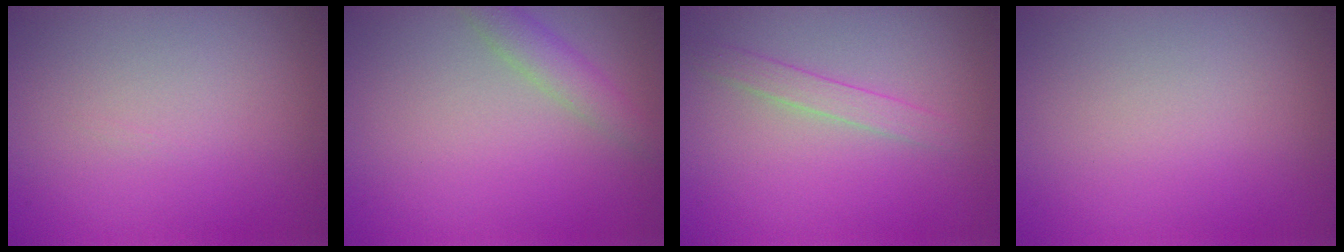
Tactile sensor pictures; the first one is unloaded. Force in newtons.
{"total": 2.2, "press": 2.2, "slide": 0.1}
{"total": 1.5, "press": 1.5, "slide": 0.1}
{"total": 0.0}